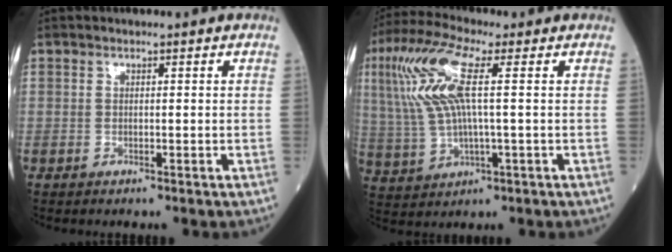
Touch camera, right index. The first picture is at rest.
{"total": 12.1, "force": [3.1, 2.6, 11.4], "torque": [-0.270, 0.025, 0.061]}